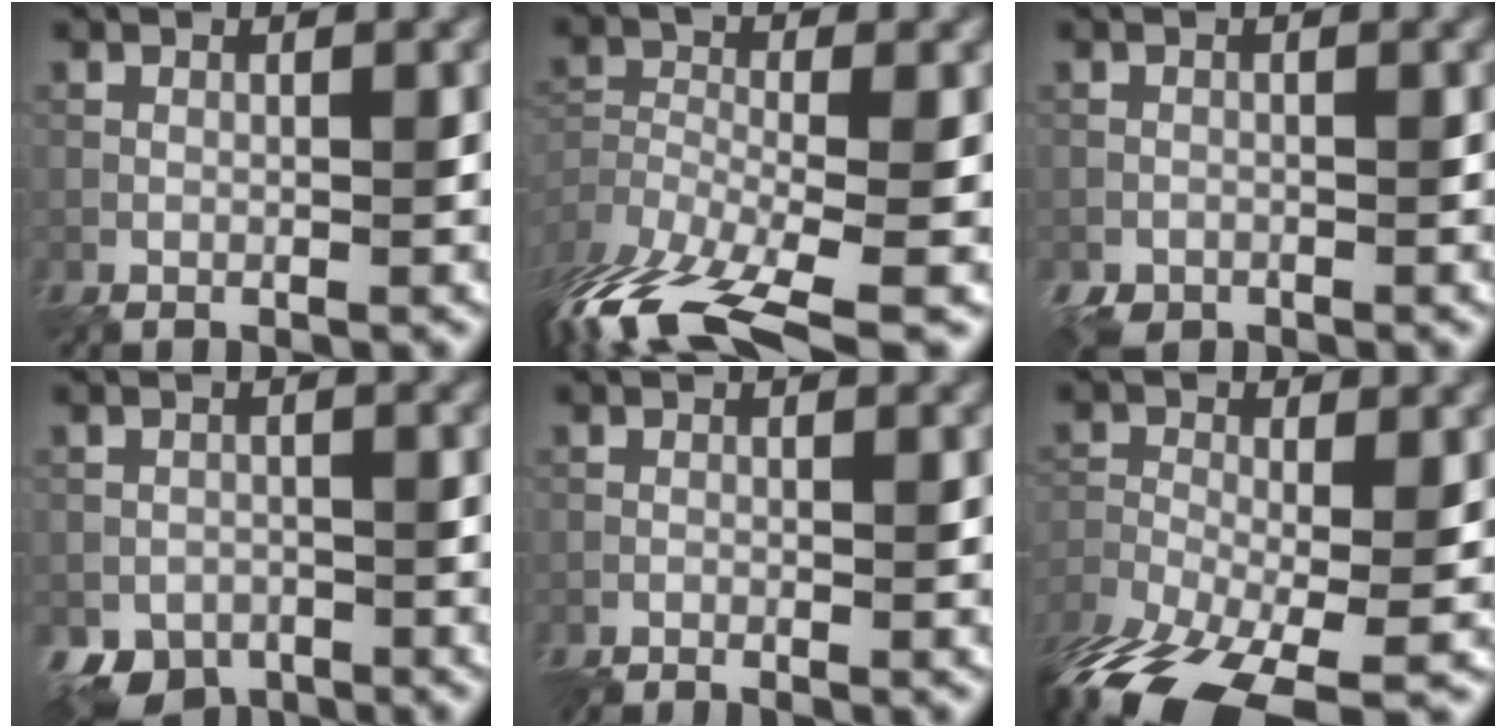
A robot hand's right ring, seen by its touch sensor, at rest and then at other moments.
{"total": 11.4, "force": [-9.0, 3.3, 6.2], "torque": [-0.146, -0.009, -0.144]}
{"total": 2.1, "force": [-1.7, 1.2, 0.5], "torque": [-0.007, -0.006, -0.030]}
{"total": 3.7, "force": [-2.8, 2.4, 0.7], "torque": [-0.009, -0.012, -0.047]}
{"total": 1.4, "force": [-1.3, 0.1, 0.6], "torque": [-0.015, -0.001, -0.025]}
{"total": 12.1, "force": [-8.7, 3.9, 7.5], "torque": [-0.159, -0.029, -0.144]}